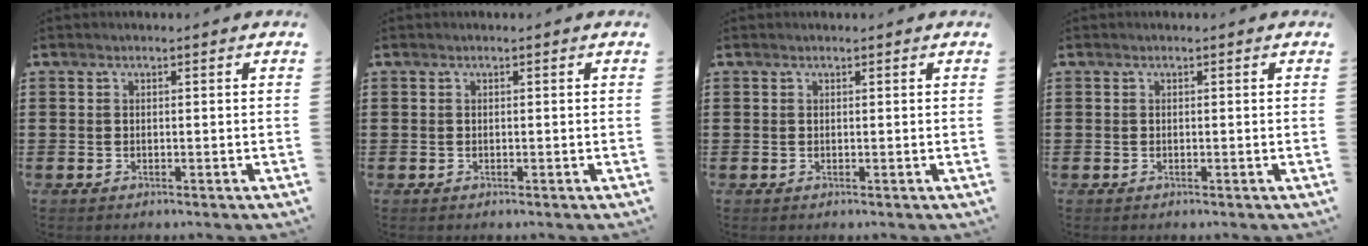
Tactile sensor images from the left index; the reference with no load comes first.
{"total": 0.0}
{"total": 0.0}
{"total": 0.0}